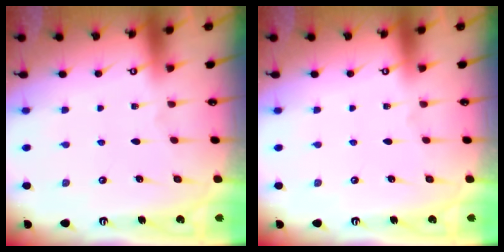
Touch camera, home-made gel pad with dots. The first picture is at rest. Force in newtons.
{"total": 0.0}